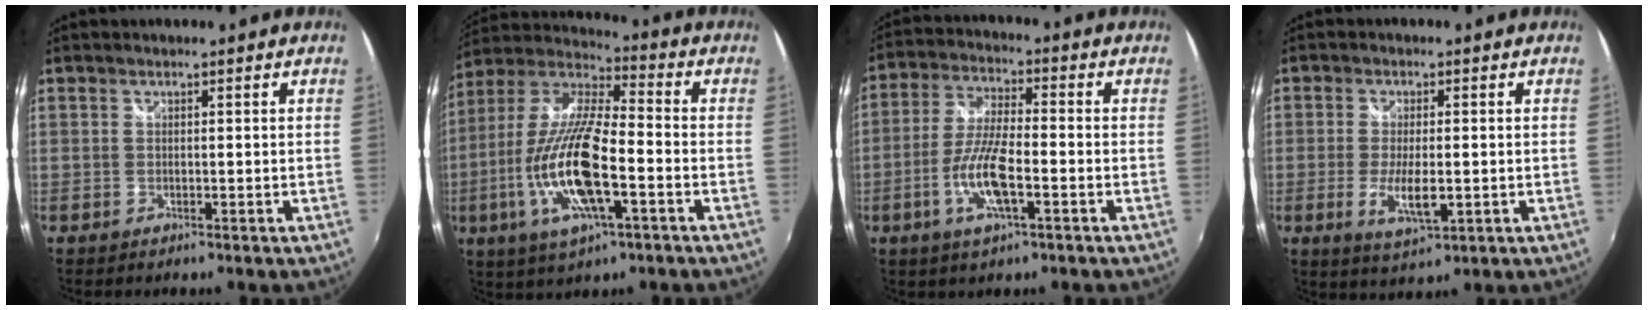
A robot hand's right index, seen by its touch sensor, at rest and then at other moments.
{"total": 19.4, "force": [-5.7, 5.7, 17.6], "torque": [-0.358, -0.019, -0.113]}
{"total": 10.0, "force": [-3.6, 2.5, 9.0], "torque": [-0.187, -0.004, -0.072]}
{"total": 6.6, "force": [-1.6, 2.1, 6.0], "torque": [-0.119, -0.017, -0.025]}